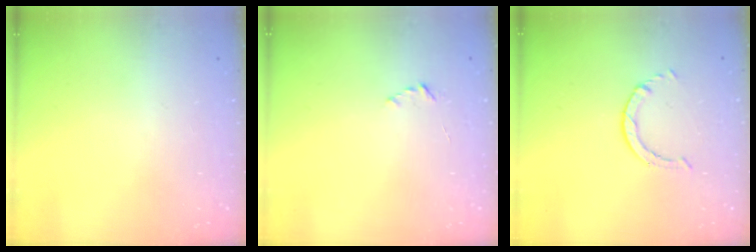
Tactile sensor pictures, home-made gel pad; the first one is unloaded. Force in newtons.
{"total": 1.9, "press": 1.9, "slide": 0.2}
{"total": 0.8, "press": 0.7, "slide": 0.1}